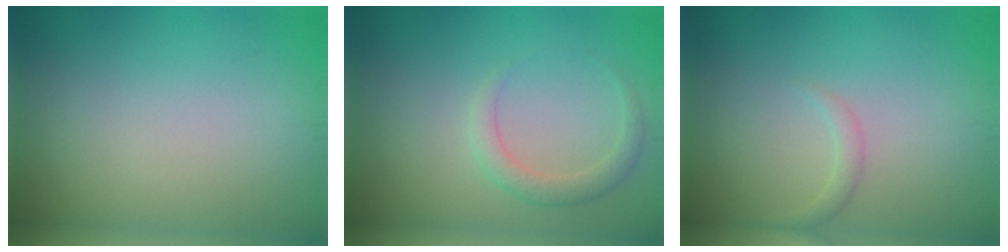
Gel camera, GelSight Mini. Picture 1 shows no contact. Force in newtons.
{"total": 1.9, "press": 1.9, "slide": 0.1}
{"total": 1.0, "press": 1.0, "slide": 0.1}